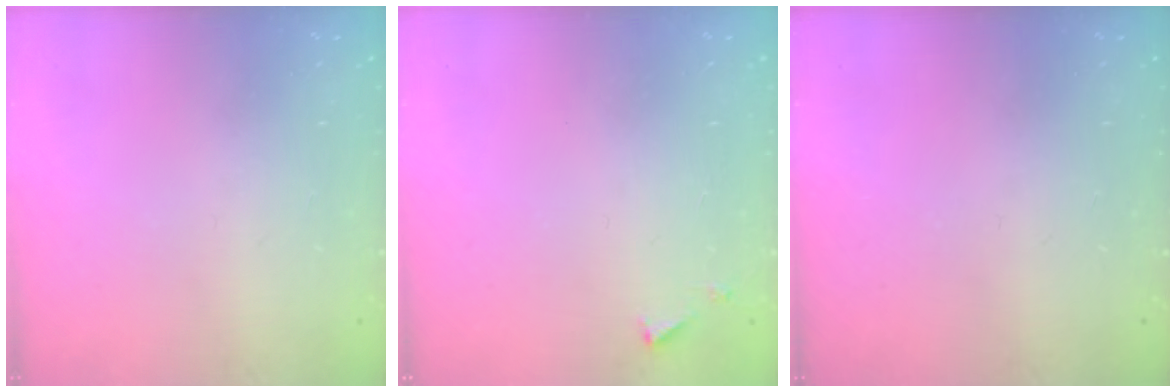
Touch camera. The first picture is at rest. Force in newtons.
{"total": 3.2, "press": 3.2, "slide": 0.3}
{"total": 0.0}